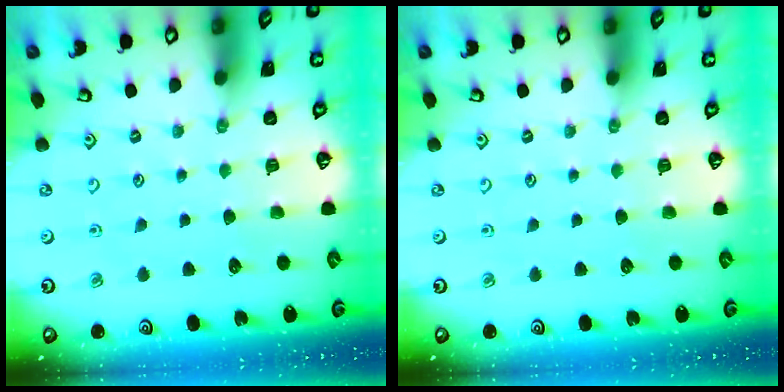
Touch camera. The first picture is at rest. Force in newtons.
{"total": 0.0}